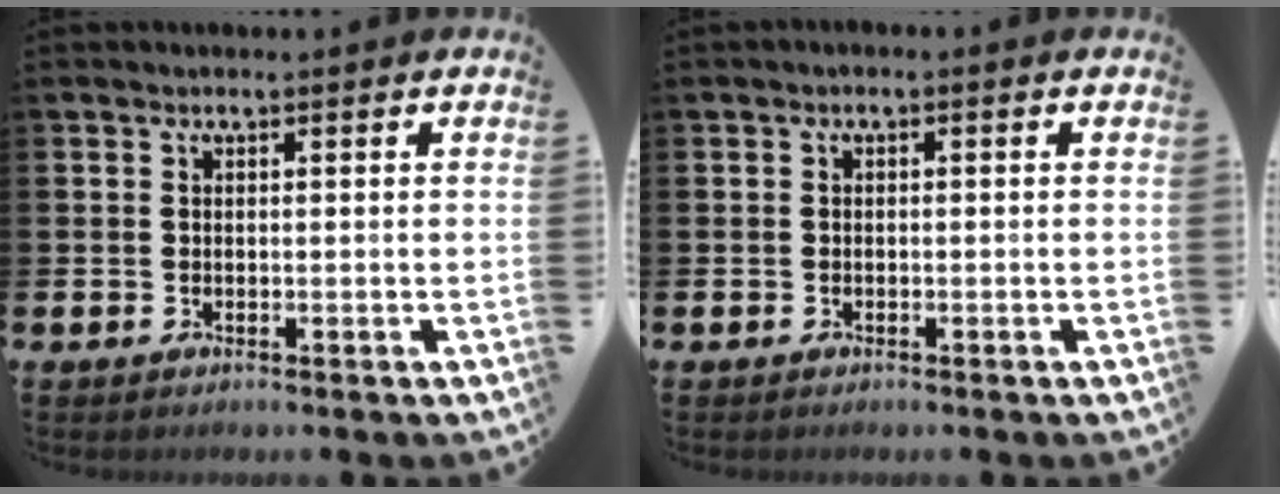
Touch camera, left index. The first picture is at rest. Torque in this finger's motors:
{"motor_torque": [0.49, -1.15, 0.15, 0.12]}